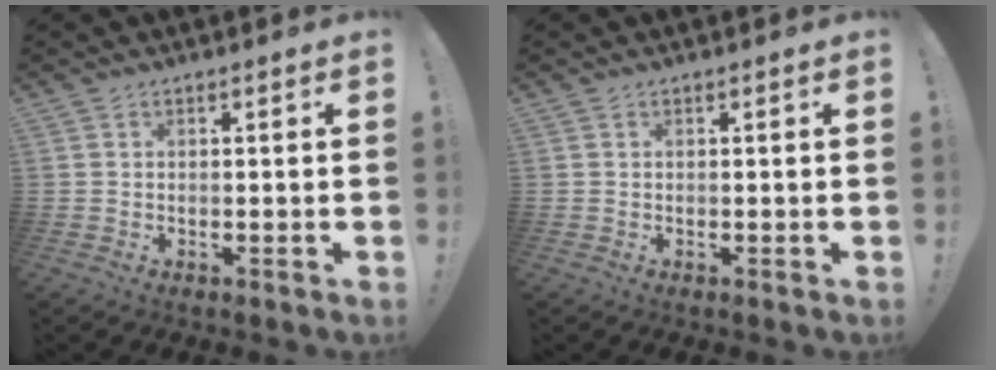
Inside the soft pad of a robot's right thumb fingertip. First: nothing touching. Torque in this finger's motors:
{"motor_torque": [0.04, 0.02, 0.05, -0.08, 0.04]}